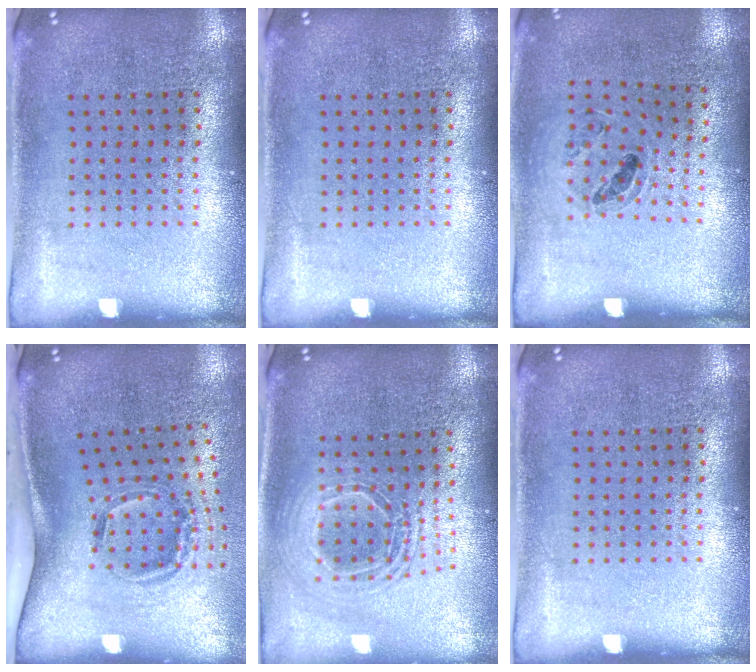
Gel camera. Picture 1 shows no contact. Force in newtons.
{"total": 0.0}
{"total": 0.9, "press": 0.8, "slide": 0.4}
{"total": 2.0, "press": 1.2, "slide": 1.6}
{"total": 2.0, "press": 1.5, "slide": 1.3}
{"total": 0.0}